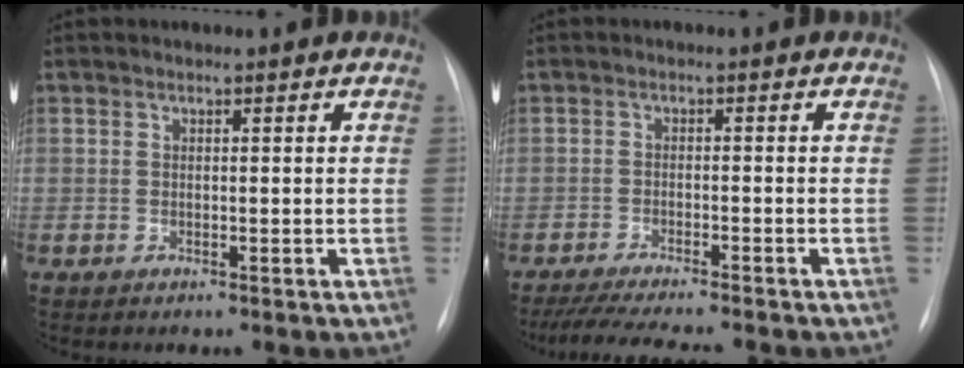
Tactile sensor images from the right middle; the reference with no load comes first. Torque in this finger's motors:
{"motor_torque": [0.10, -0.11, 0.02, 0.02]}